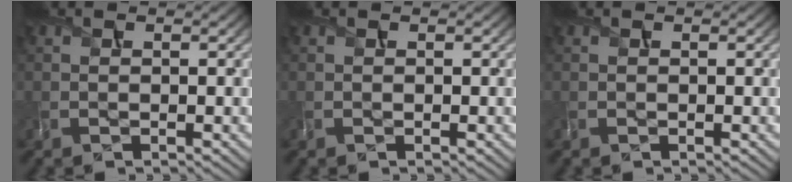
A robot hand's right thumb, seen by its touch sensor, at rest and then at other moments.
{"total": 0.0}
{"total": 0.0}